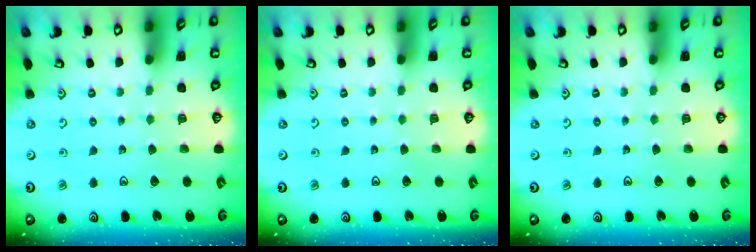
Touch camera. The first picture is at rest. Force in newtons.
{"total": 0.0}
{"total": 0.0}